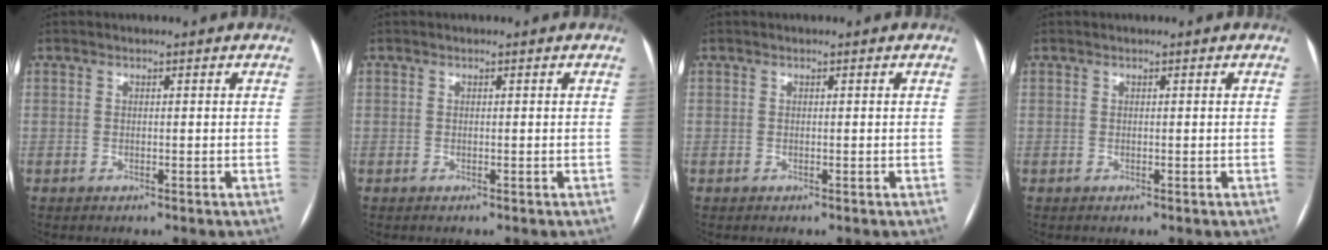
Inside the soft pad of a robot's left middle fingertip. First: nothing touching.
{"total": 0.0}
{"total": 0.0}
{"total": 0.0}